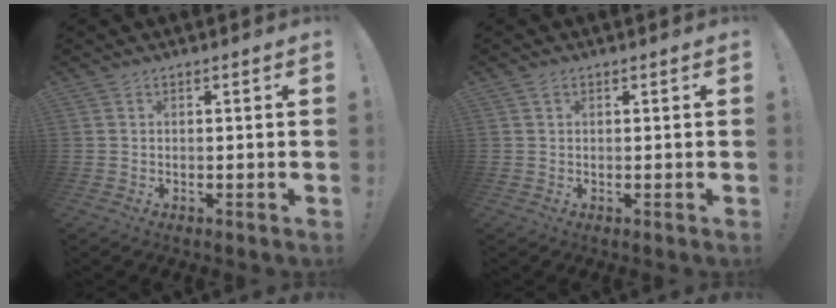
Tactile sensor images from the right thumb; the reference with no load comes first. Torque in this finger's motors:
{"motor_torque": [0.41, 0.32, 0.16, -0.06, 0.00]}